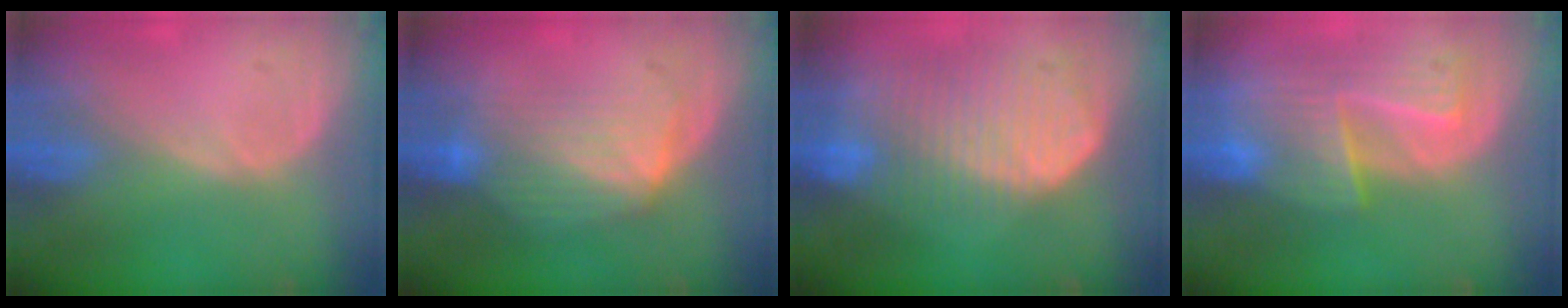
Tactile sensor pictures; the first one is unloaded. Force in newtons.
{"total": 7.4, "press": 7.3, "slide": 1.4}
{"total": 10.4, "press": 9.0, "slide": 5.1}
{"total": 9.6, "press": 8.4, "slide": 4.7}